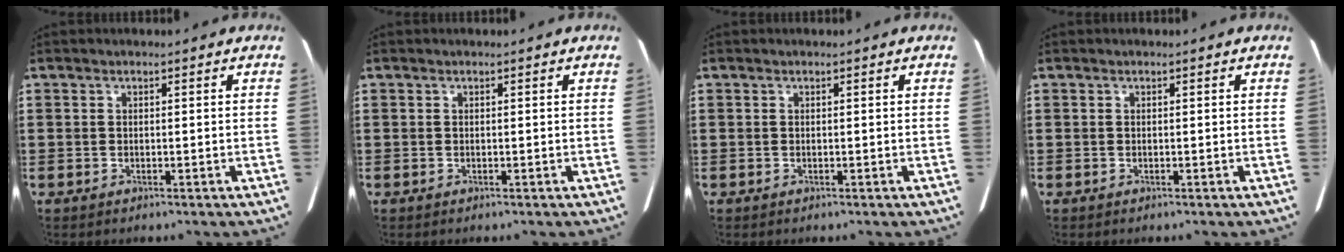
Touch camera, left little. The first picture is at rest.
{"total": 0.0}
{"total": 0.0}
{"total": 0.0}